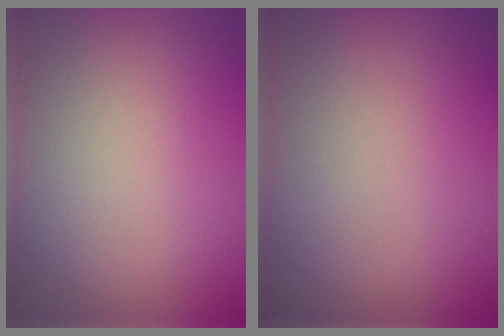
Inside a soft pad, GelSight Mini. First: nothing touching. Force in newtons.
{"total": 0.0}